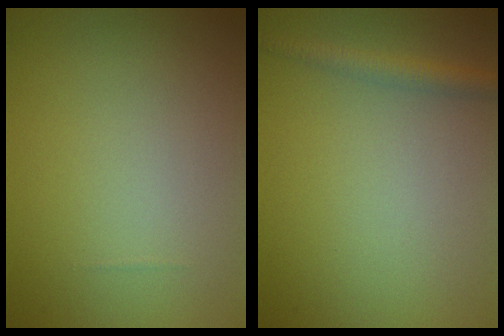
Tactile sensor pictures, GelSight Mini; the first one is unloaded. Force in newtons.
{"total": 1.8, "press": 1.8, "slide": 0.1}